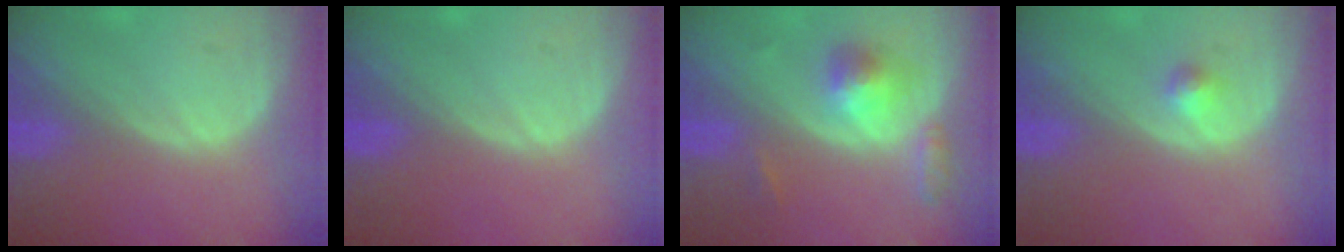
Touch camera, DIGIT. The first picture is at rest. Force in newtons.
{"total": 0.0}
{"total": 5.2, "press": 4.9, "slide": 1.7}
{"total": 1.5, "press": 1.5, "slide": 0.3}